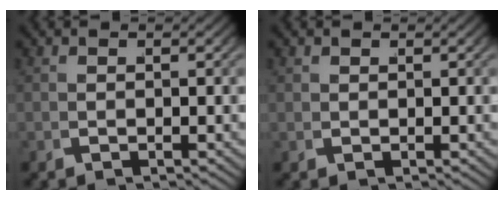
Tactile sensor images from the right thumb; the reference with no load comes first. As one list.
[{"total": 0.6, "force": [0.6, 0.2, 0.0], "torque": [0.007, 0.001, 0.016]}]